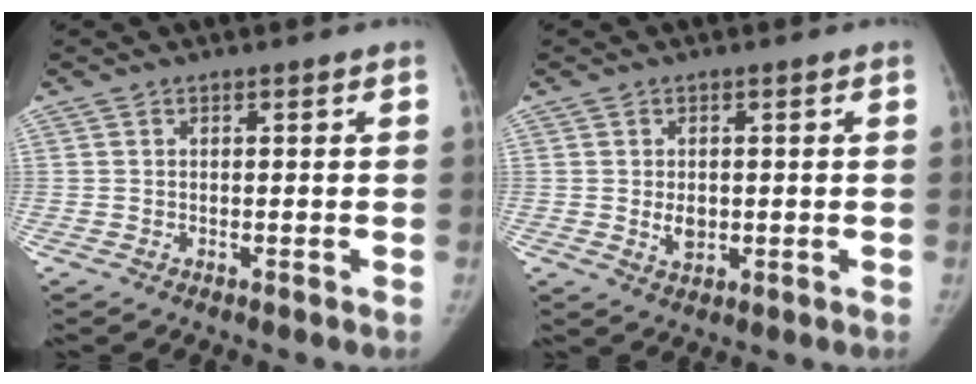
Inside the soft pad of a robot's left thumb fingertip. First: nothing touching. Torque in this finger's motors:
{"motor_torque": [-0.32, 0.42, 0.13, 0.50, 0.02]}